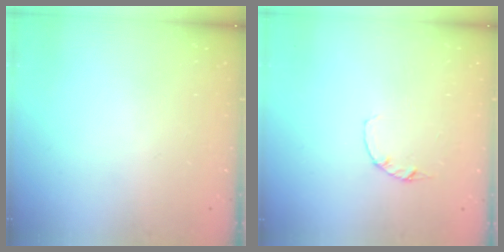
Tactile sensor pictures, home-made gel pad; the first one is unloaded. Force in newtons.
{"total": 1.2, "press": 1.1, "slide": 0.3}